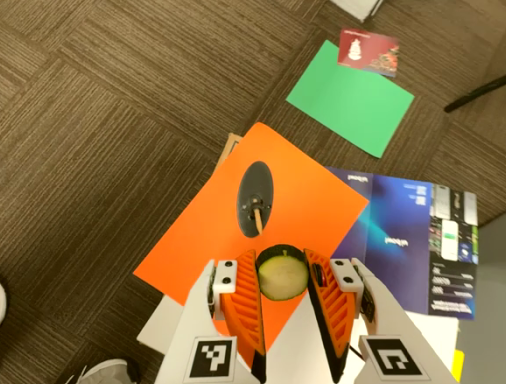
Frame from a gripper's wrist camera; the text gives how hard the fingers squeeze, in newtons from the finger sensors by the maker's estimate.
{"total": 8.9, "left": 8.9, "right": 8.8}